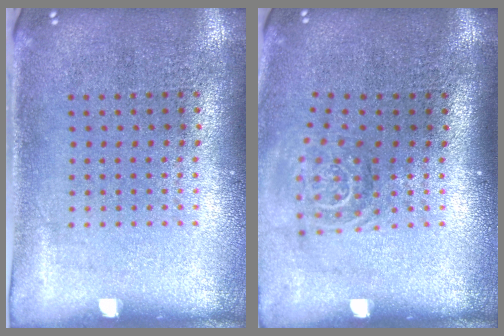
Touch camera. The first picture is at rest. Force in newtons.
{"total": 1.6, "press": 1.1, "slide": 1.1}